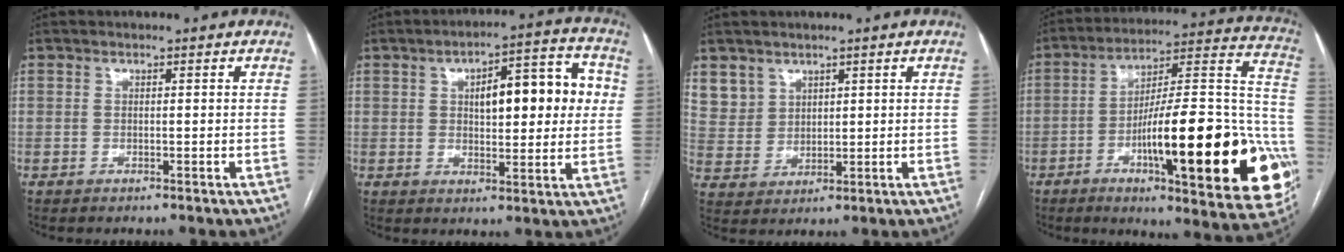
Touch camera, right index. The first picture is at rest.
{"total": 13.1, "force": [2.7, 4.5, 12.0], "torque": [-0.159, 0.032, 0.041]}
{"total": 5.9, "force": [3.9, 4.4, 0.4], "torque": [-0.010, 0.009, 0.091]}
{"total": 30.1, "force": [-9.0, 5.9, 28.1], "torque": [-0.313, 0.004, -0.125]}